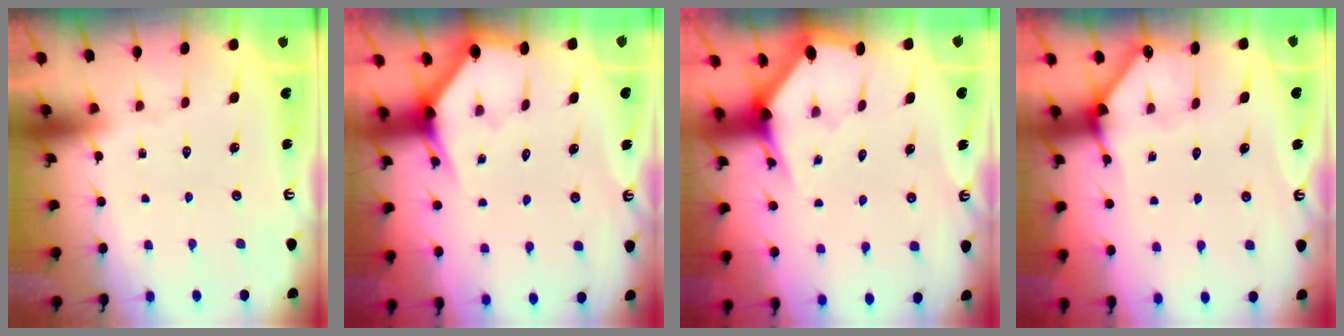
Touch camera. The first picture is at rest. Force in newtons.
{"total": 3.1, "press": 3.1, "slide": 0.1}
{"total": 2.9, "press": 2.9, "slide": 0.1}
{"total": 2.4, "press": 2.4, "slide": 0.2}